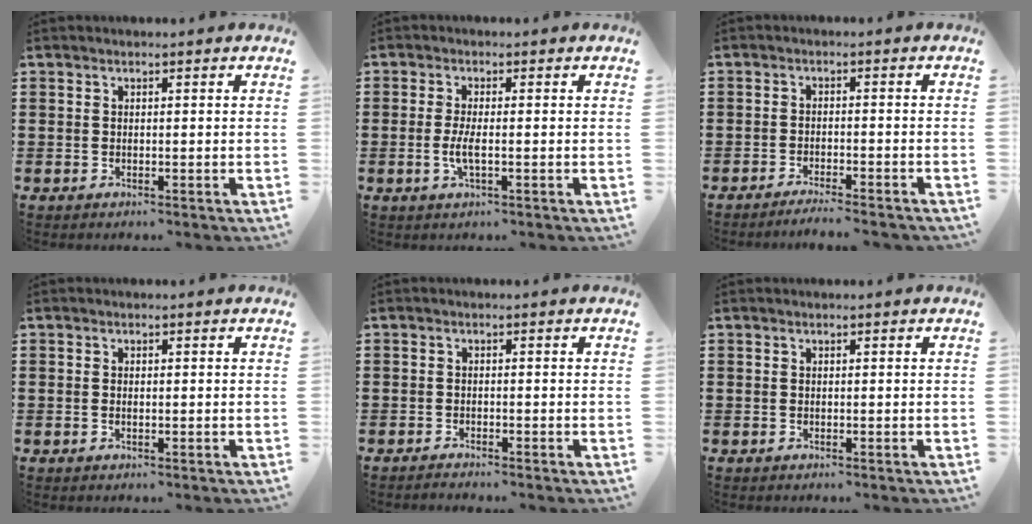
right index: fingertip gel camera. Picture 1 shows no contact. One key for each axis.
{"total": 3.2, "fx": -0.6, "fy": 0.6, "fz": 3.1, "tx": -0.068, "ty": -0.006, "tz": -0.017}
{"total": 2.3, "fx": -2.2, "fy": -0.2, "fz": 0.5, "tx": -0.013, "ty": 0.001, "tz": -0.045}
{"total": 0.6, "fx": 0.0, "fy": 0.3, "fz": 0.5, "tx": -0.011, "ty": -0.001, "tz": -0.001}
{"total": 1.0, "fx": -1.0, "fy": 0.0, "fz": 0.0, "tx": -0.003, "ty": 0.001, "tz": -0.020}
{"total": 0.0}